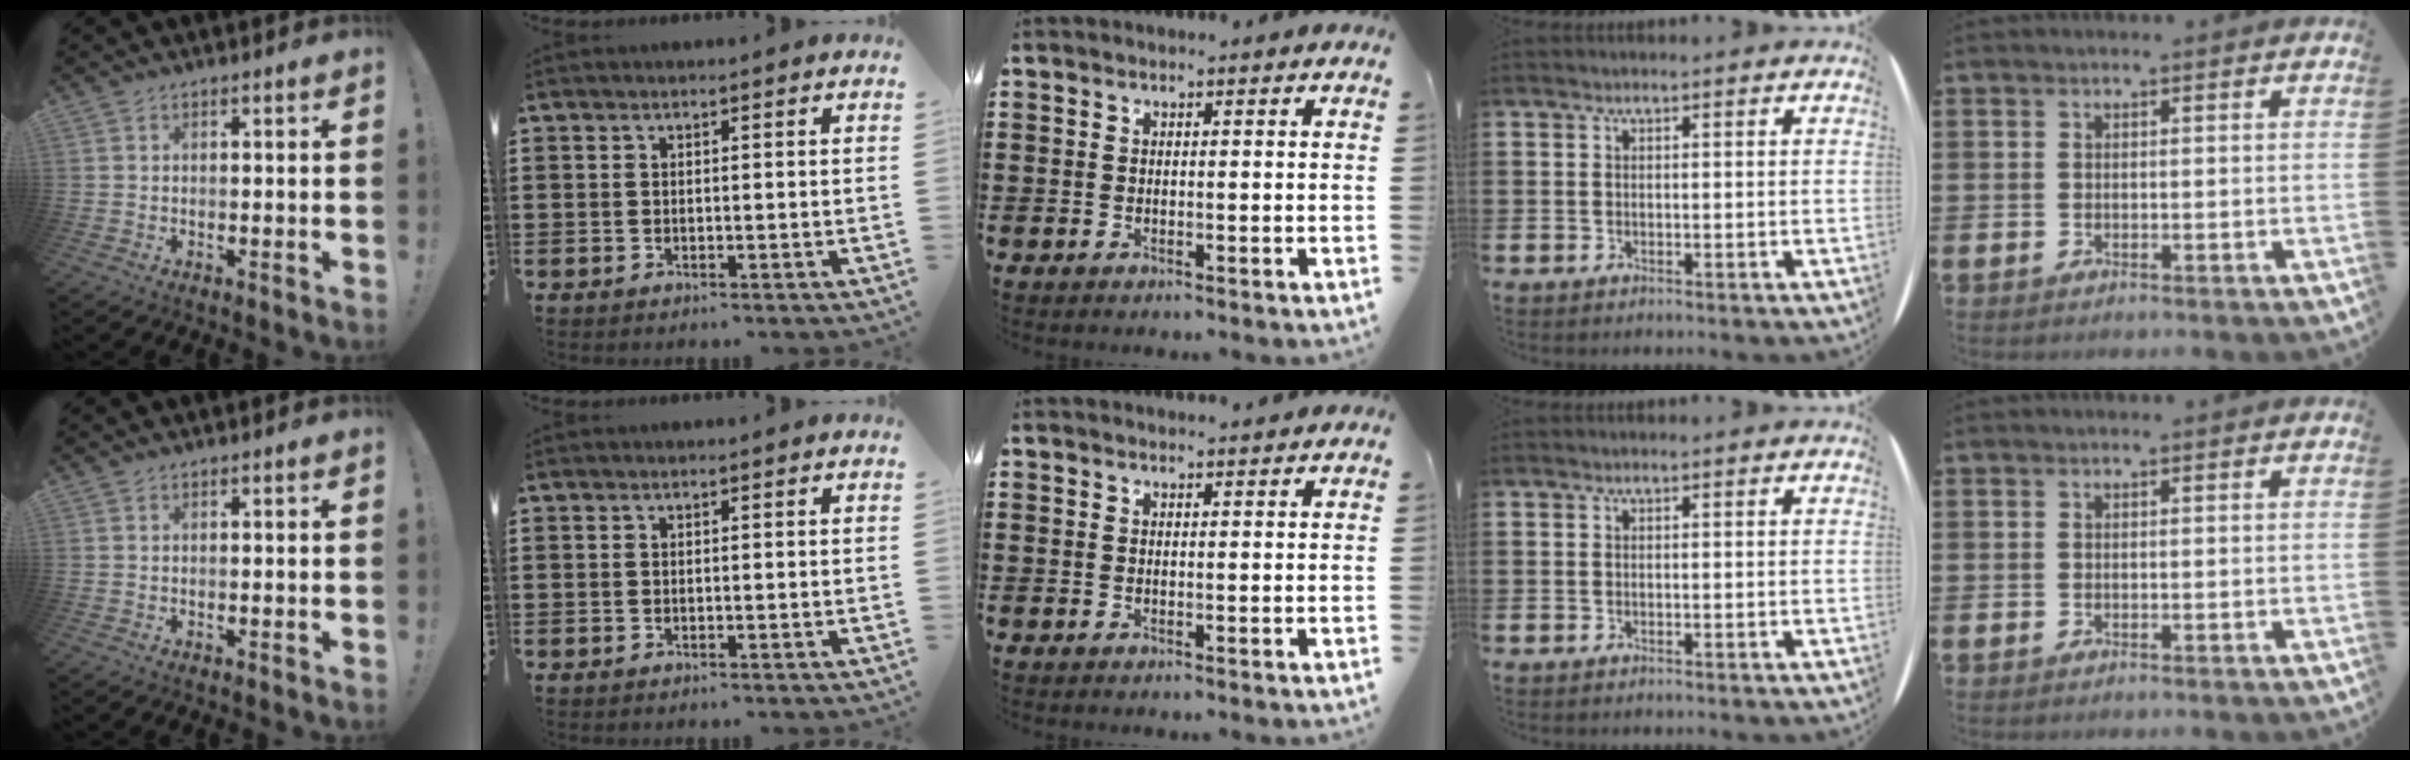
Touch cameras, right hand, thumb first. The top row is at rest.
{"middle": {"total": 1.0, "force": [1.0, 0.0, 0.1], "torque": [0.003, -0.003, 0.017]}}